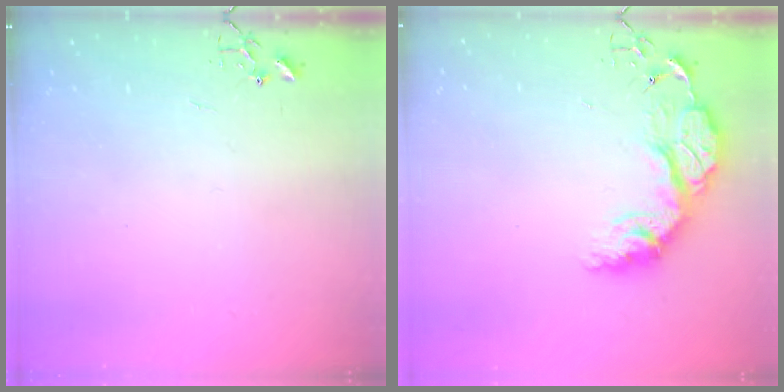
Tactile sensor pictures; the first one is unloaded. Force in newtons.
{"total": 16.3, "press": 16.3, "slide": 1.2}